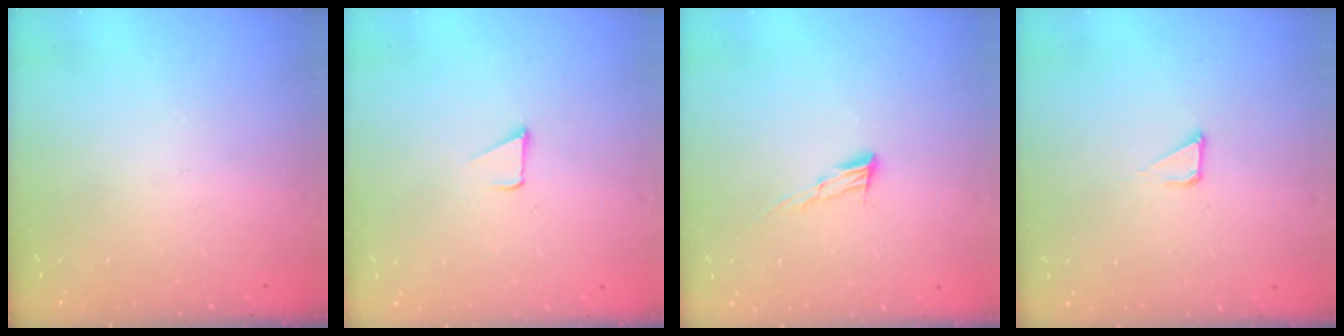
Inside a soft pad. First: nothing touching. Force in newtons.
{"total": 1.5, "press": 1.5, "slide": 0.1}
{"total": 6.9, "press": 6.8, "slide": 1.2}
{"total": 2.8, "press": 2.8, "slide": 0.1}